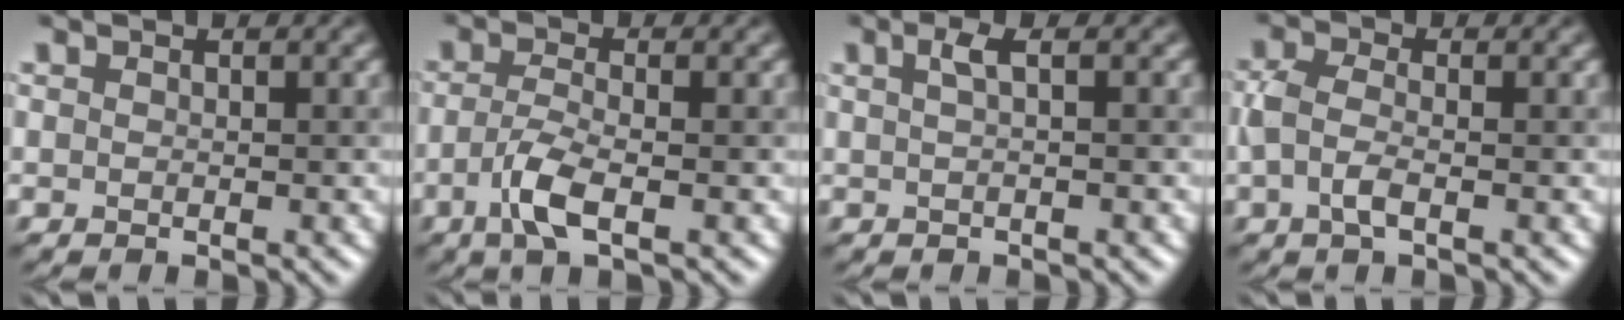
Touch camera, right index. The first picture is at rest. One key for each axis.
{"total": 2.9, "fx": -1.3, "fy": 0.8, "fz": 2.5, "tx": -0.057, "ty": 0.008, "tz": -0.022}
{"total": 1.7, "fx": 0.4, "fy": 0.4, "fz": 1.6, "tx": -0.026, "ty": 0.011, "tz": 0.007}
{"total": 2.4, "fx": -0.6, "fy": 1.3, "fz": 1.9, "tx": -0.050, "ty": 0.010, "tz": -0.010}